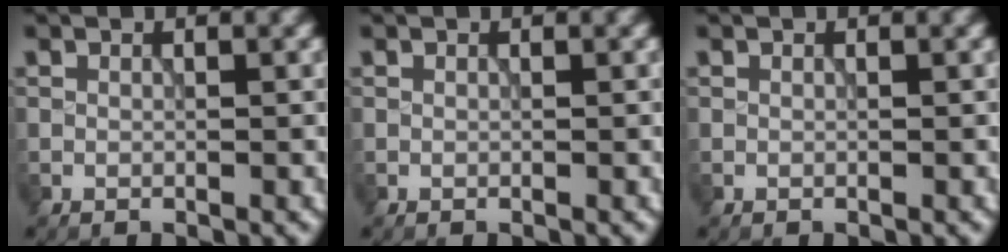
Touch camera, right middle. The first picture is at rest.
{"total": 0.0}
{"total": 0.0}